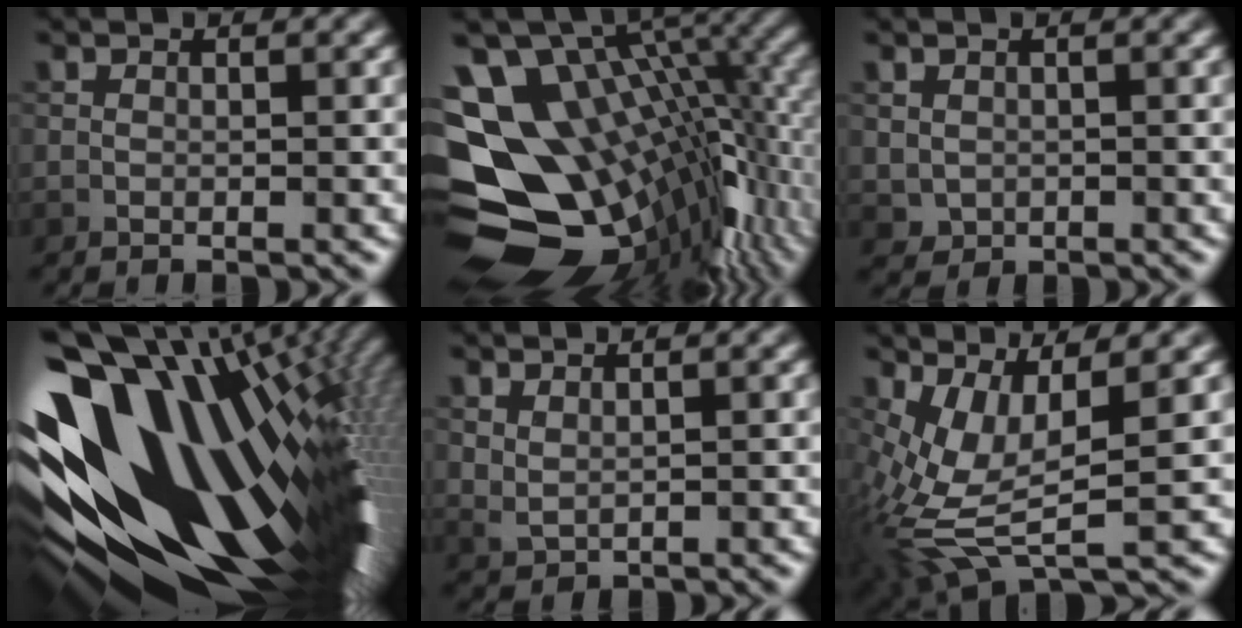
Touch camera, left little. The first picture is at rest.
{"total": 16.7, "force": [-1.1, 10.4, 13.1], "torque": [-0.195, -0.008, 0.011]}
{"total": 1.2, "force": [0.1, 1.1, 0.4], "torque": [-0.006, -0.006, 0.005]}
{"total": 19.4, "force": [-1.2, 10.7, 16.1], "torque": [-0.293, -0.053, -0.006]}
{"total": 1.1, "force": [0.8, 0.4, 0.5], "torque": [-0.018, -0.003, 0.024]}
{"total": 8.7, "force": [0.1, 3.2, 8.1], "torque": [-0.190, -0.003, 0.004]}